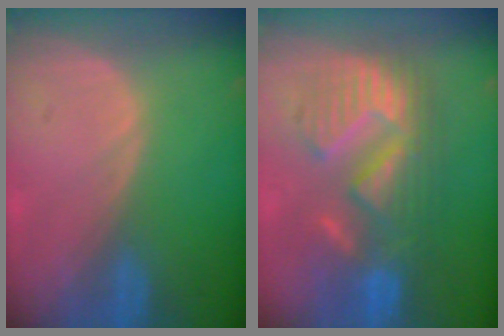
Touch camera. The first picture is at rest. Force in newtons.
{"total": 10.4, "press": 10.4, "slide": 0.7}